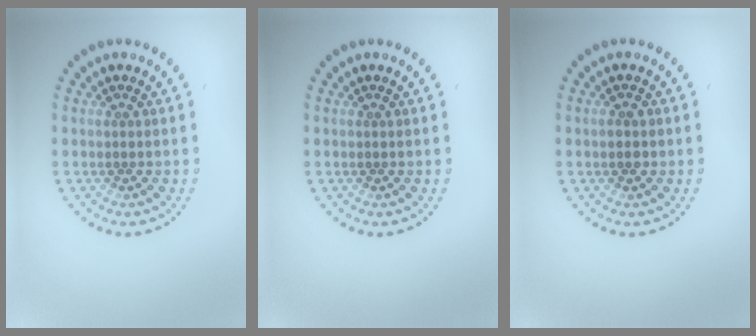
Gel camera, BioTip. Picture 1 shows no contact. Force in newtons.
{"total": 0.0}
{"total": 1.0, "press": 1.0, "slide": 0.1}